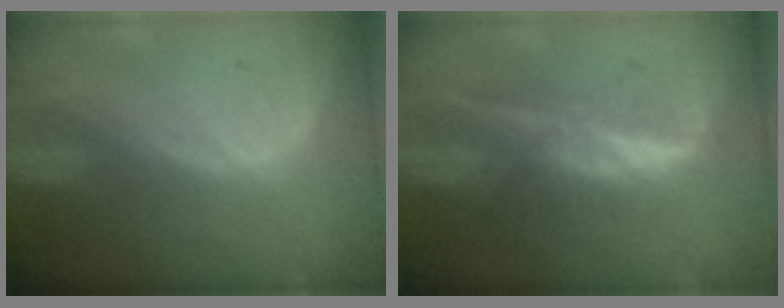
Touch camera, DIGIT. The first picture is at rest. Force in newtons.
{"total": 6.1, "press": 5.4, "slide": 2.7}